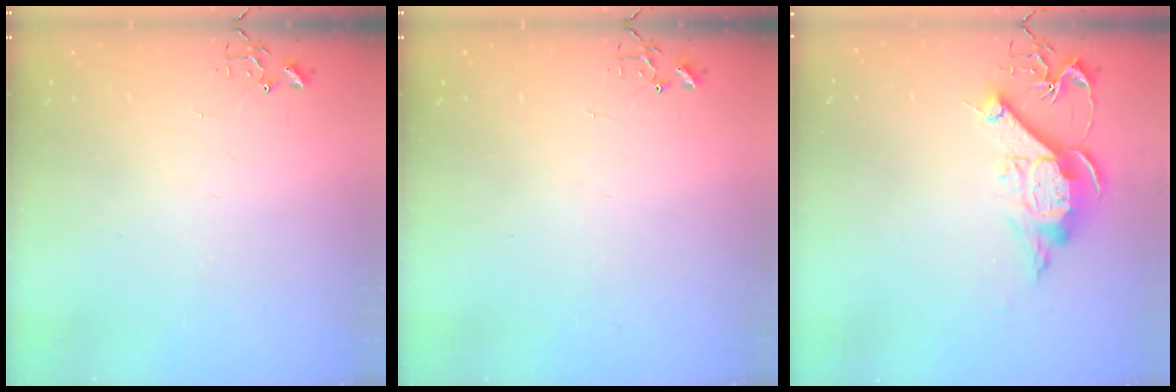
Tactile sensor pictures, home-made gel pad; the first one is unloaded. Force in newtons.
{"total": 0.0}
{"total": 11.9, "press": 11.9, "slide": 1.0}